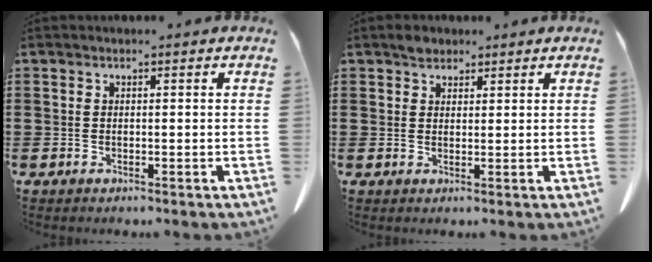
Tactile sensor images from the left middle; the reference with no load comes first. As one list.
[{"total": 2.2, "force": [1.8, 1.2, 0.5], "torque": [-0.006, -0.001, 0.034]}]